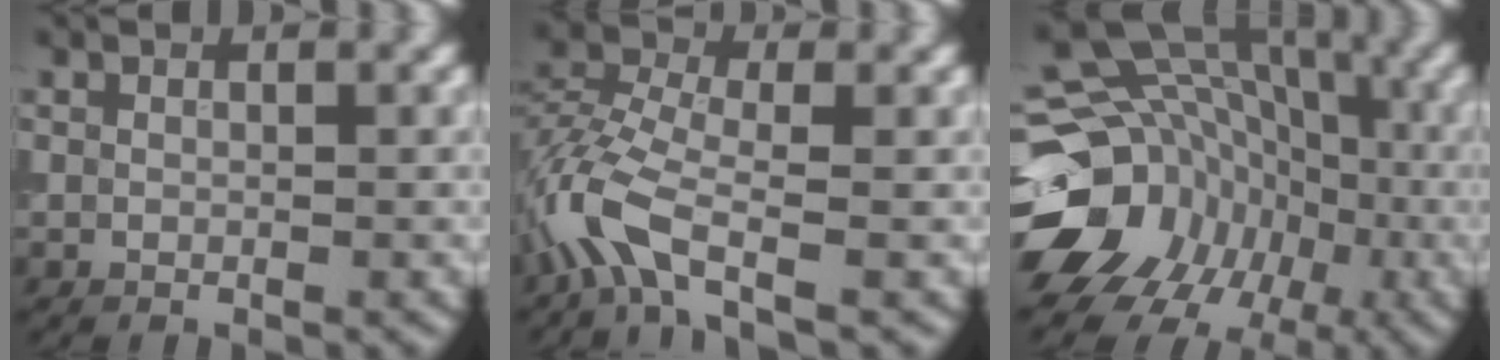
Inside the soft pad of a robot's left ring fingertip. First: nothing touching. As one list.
[{"total": 5.6, "force": [-2.8, 2.3, 4.3], "torque": [-0.103, 0.001, -0.072]}, {"total": 16.6, "force": [-4.2, 14.1, 7.8], "torque": [-0.134, -0.026, -0.074]}]